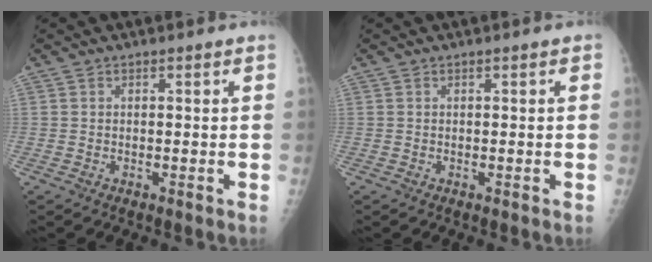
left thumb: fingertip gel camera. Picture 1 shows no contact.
{"total": 0.6, "force": [0.2, 0.3, 0.4], "torque": [-0.005, 0.002, 0.000]}